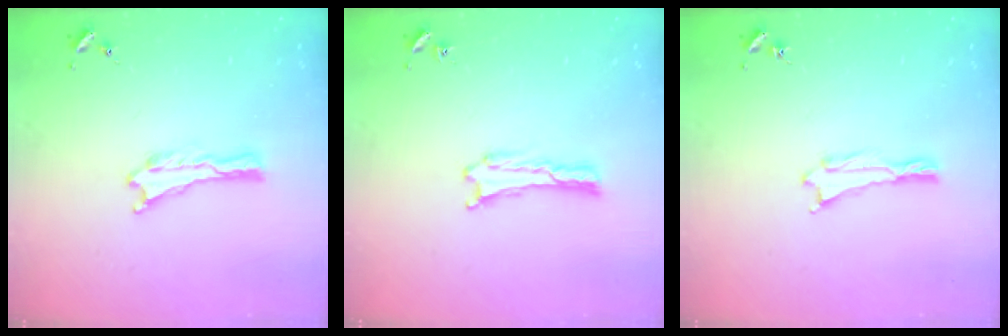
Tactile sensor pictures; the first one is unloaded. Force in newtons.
{"total": 0.0}
{"total": 0.5, "press": 0.5, "slide": 0.2}